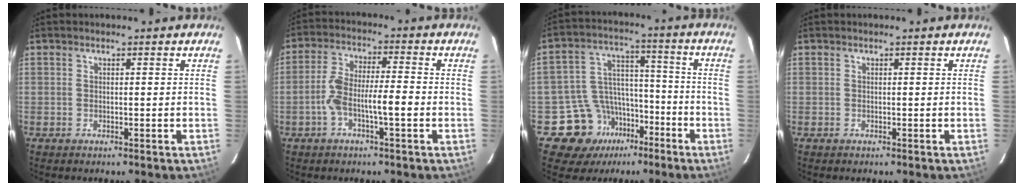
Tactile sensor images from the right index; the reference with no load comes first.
{"total": 7.5, "force": [-2.2, 1.3, 7.1], "torque": [-0.139, 0.020, -0.043]}
{"total": 12.0, "force": [-6.4, 9.7, 2.9], "torque": [-0.042, 0.060, -0.087]}
{"total": 0.0}